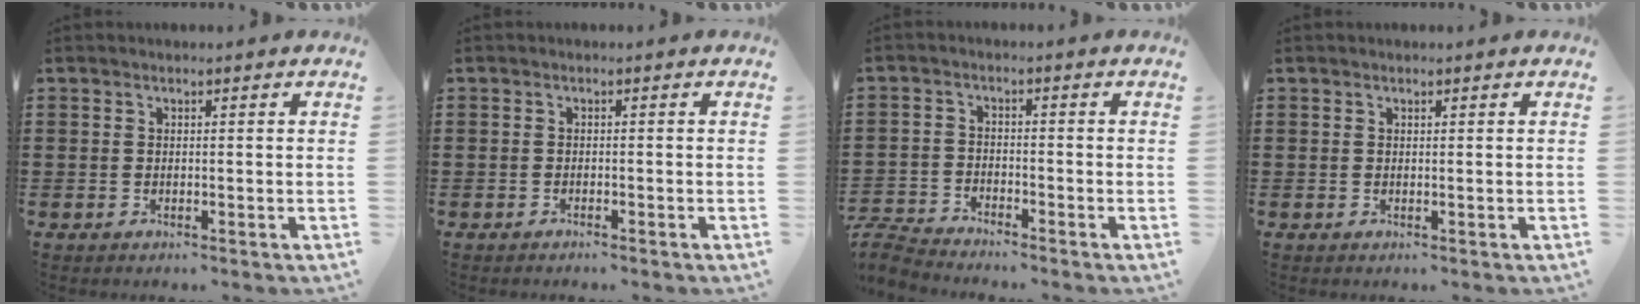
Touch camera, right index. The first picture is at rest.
{"total": 0.6, "force": [-0.6, 0.0, 0.2], "torque": [-0.006, -0.002, -0.012]}
{"total": 3.8, "force": [-3.8, 0.3, 0.4], "torque": [-0.025, -0.004, -0.083]}
{"total": 0.0}